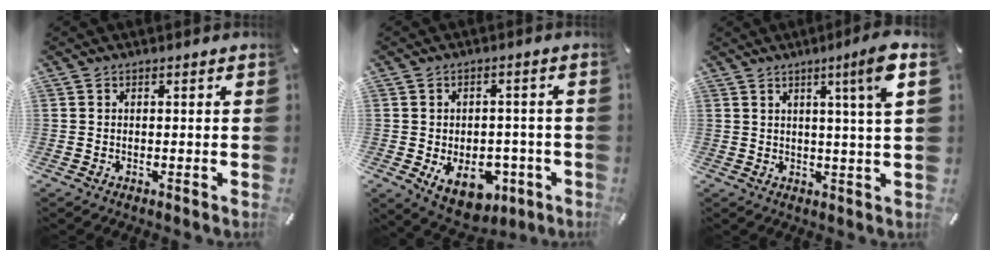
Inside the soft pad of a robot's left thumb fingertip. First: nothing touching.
{"total": 10.3, "force": [-3.8, 7.1, 6.4], "torque": [-0.100, 0.013, -0.060]}
{"total": 8.4, "force": [3.8, -0.6, 7.5], "torque": [-0.118, -0.011, 0.051]}